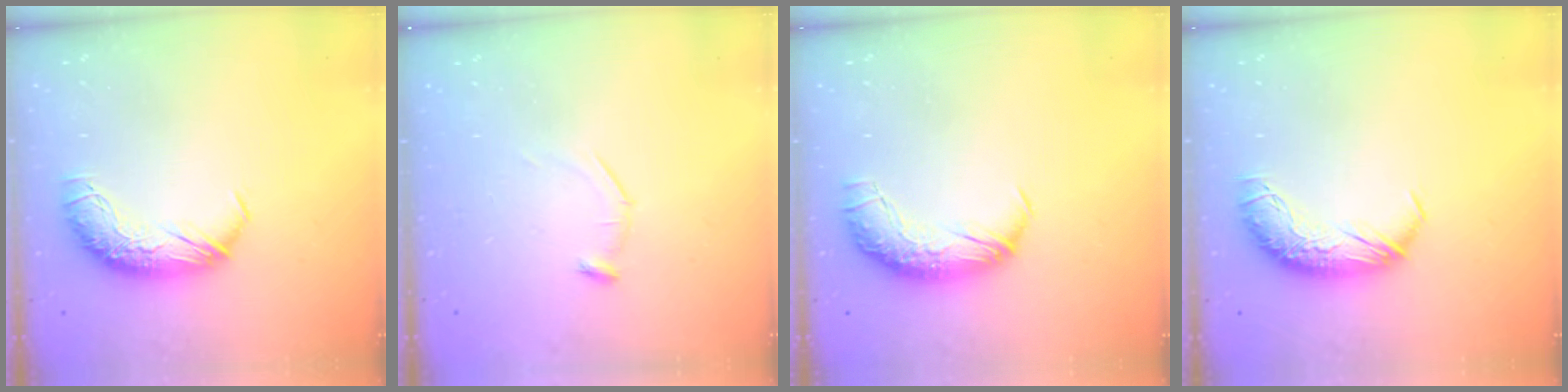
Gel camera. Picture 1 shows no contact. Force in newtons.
{"total": 7.4, "press": 7.4, "slide": 0.8}
{"total": 2.4, "press": 1.1, "slide": 2.2}
{"total": 0.0}